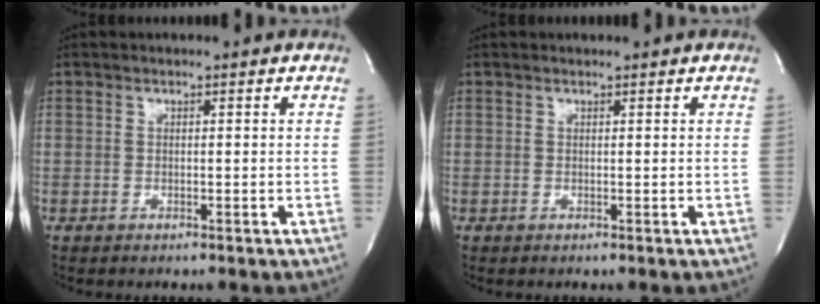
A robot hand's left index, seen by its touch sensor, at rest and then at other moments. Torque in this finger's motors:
{"motor_torque": [0.05, -0.03, -0.01, 0.00]}